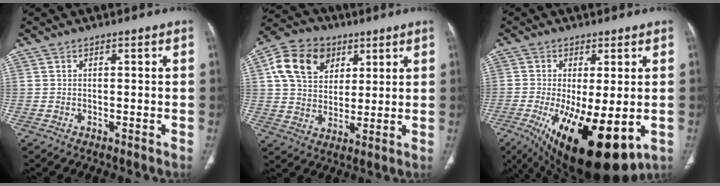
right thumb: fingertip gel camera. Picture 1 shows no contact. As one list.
[{"total": 14.1, "force": [5.4, 10.6, 7.6], "torque": [-0.123, -0.001, 0.093]}, {"total": 19.4, "force": [-5.7, 7.4, 17.0], "torque": [-0.270, -0.030, -0.067]}]